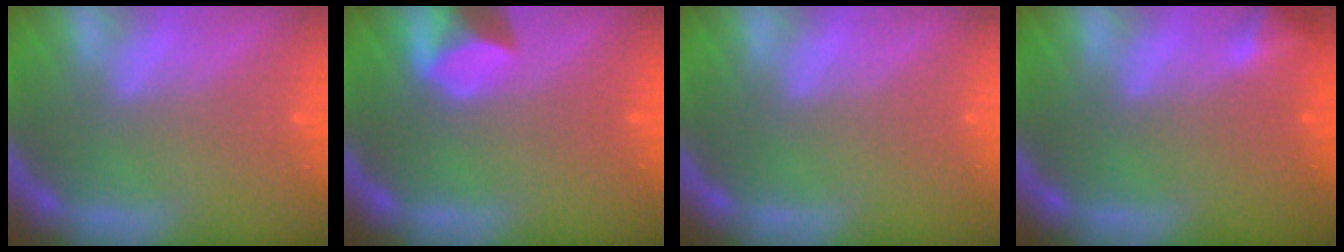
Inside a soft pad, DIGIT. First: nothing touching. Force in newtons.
{"total": 3.4}
{"total": 0.0}
{"total": 1.9}